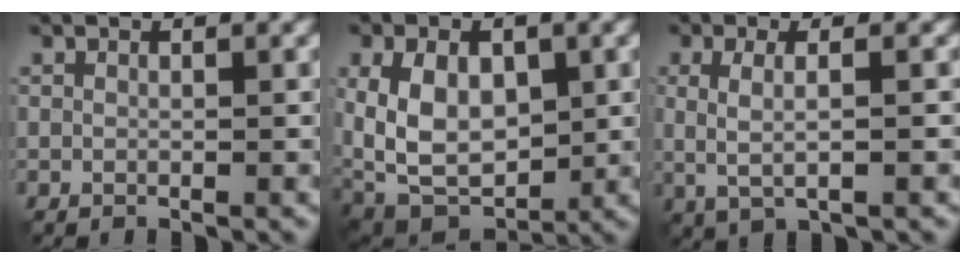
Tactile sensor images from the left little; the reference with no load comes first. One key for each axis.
{"total": 9.7, "fx": 0.6, "fy": 6.4, "fz": 7.3, "tx": -0.156, "ty": -0.004, "tz": 0.012}
{"total": 2.8, "fx": 0.2, "fy": 0.9, "fz": 2.7, "tx": -0.053, "ty": 0.000, "tz": 0.005}